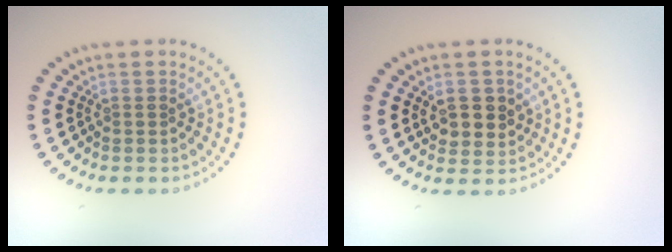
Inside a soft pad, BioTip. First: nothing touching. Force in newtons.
{"total": 2.8, "press": 2.7, "slide": 0.8}